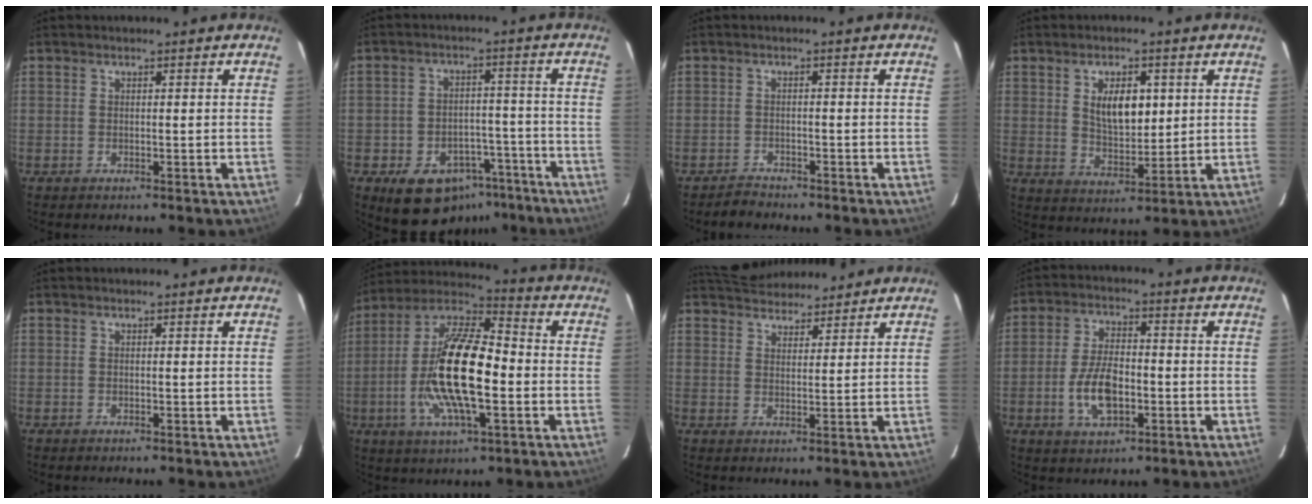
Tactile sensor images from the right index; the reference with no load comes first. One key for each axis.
{"total": 13.0, "fx": -8.3, "fy": 8.7, "fz": 5.0, "tx": -0.098, "ty": 0.034, "tz": -0.085}
{"total": 1.9, "fx": -1.8, "fy": 0.2, "fz": -0.7, "tx": 0.007, "ty": 0.000, "tz": -0.032}
{"total": 7.2, "fx": 2.5, "fy": 3.4, "fz": 5.8, "tx": -0.096, "ty": -0.002, "tz": 0.054}
{"total": 0.0}
{"total": 19.6, "fx": -3.1, "fy": 6.3, "fz": 18.3, "tx": -0.357, "ty": -0.003, "tz": -0.069}
{"total": 6.4, "fx": 6.1, "fy": 1.8, "fz": 0.5, "tx": -0.006, "ty": 0.019, "tz": 0.094}
{"total": 4.6, "fx": -1.2, "fy": 2.7, "fz": 3.5, "tx": -0.068, "ty": 0.001, "tz": -0.018}